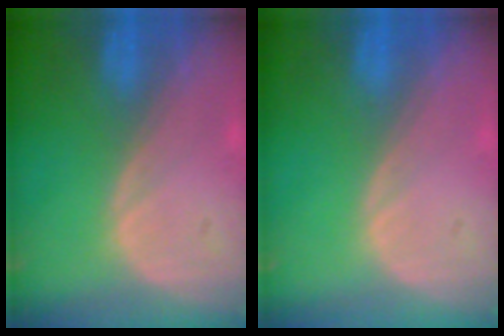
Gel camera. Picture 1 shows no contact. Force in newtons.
{"total": 0.0}